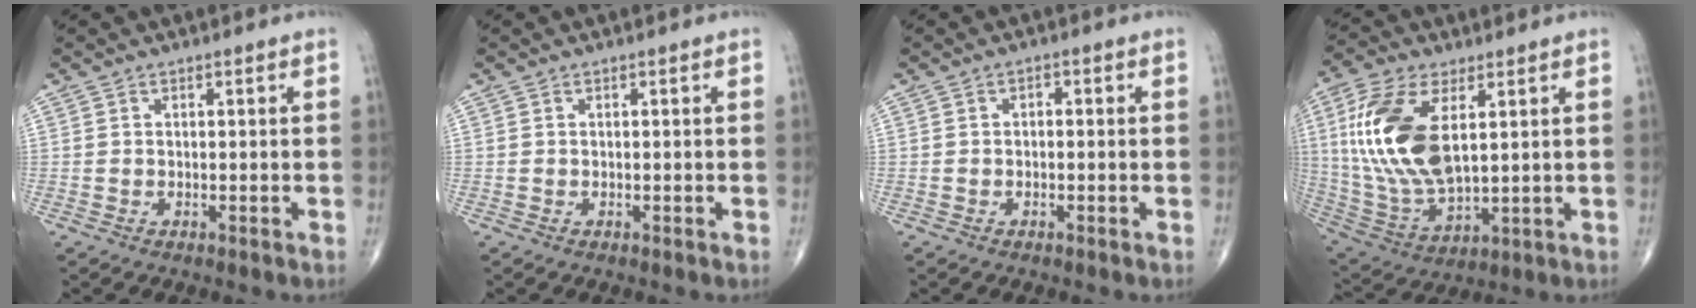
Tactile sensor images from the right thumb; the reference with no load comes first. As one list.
[{"total": 0.0}, {"total": 1.0, "force": [-0.1, 0.7, 0.7], "torque": [-0.006, 0.004, -0.005]}, {"total": 18.9, "force": [4.5, 9.5, 15.8], "torque": [-0.330, -0.019, 0.092]}]